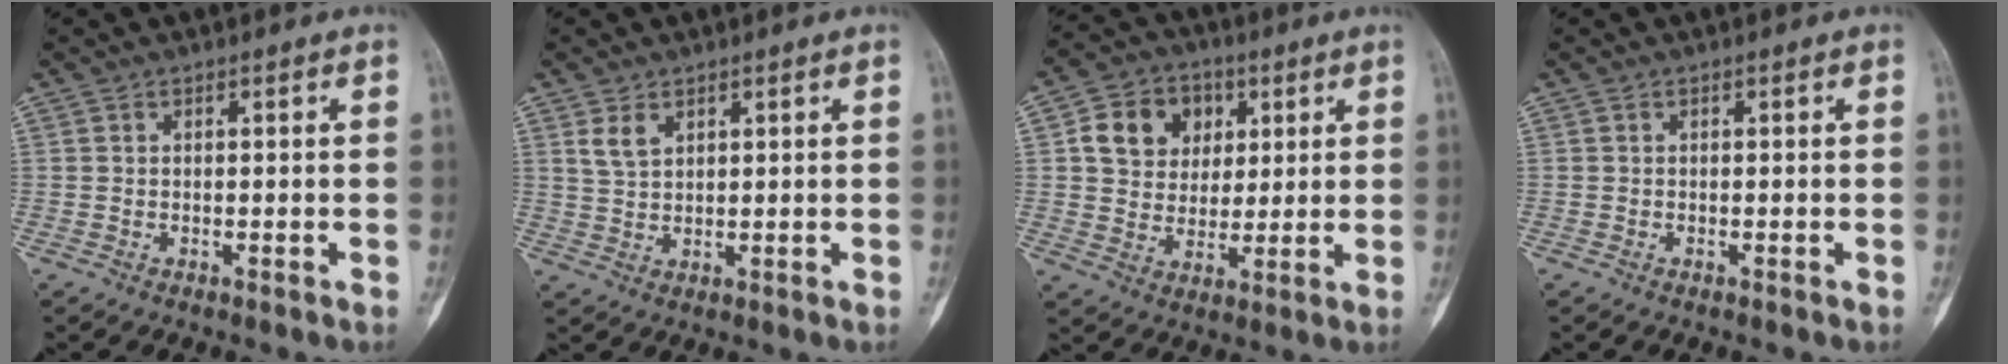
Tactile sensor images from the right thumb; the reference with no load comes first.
{"total": 3.3, "force": [1.8, 1.9, 1.9], "torque": [-0.033, -0.007, 0.044]}
{"total": 10.8, "force": [3.7, 8.9, 5.0], "torque": [-0.041, -0.007, 0.064]}
{"total": 0.0}